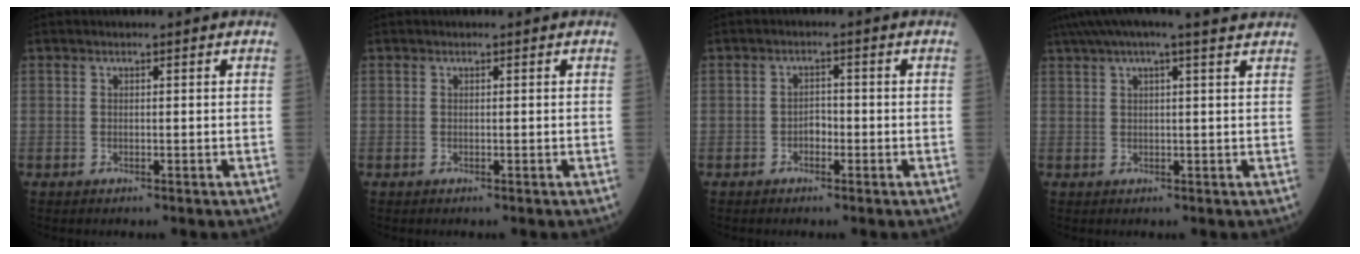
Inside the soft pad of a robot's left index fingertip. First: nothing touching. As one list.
[{"total": 0.0}, {"total": 1.8, "force": [-0.8, 1.1, 1.2], "torque": [-0.015, 0.006, -0.016]}, {"total": 10.1, "force": [8.3, 0.3, 5.7], "torque": [-0.102, 0.046, 0.104]}]